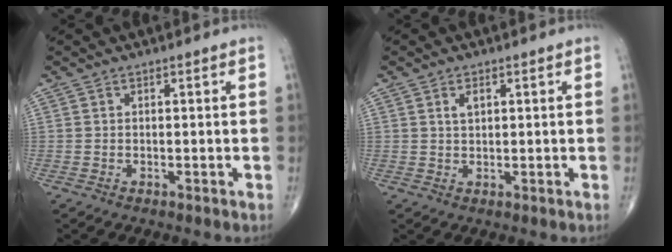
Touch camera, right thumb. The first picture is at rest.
{"total": 2.1, "force": [0.8, 1.1, 1.6], "torque": [-0.026, 0.000, 0.016]}